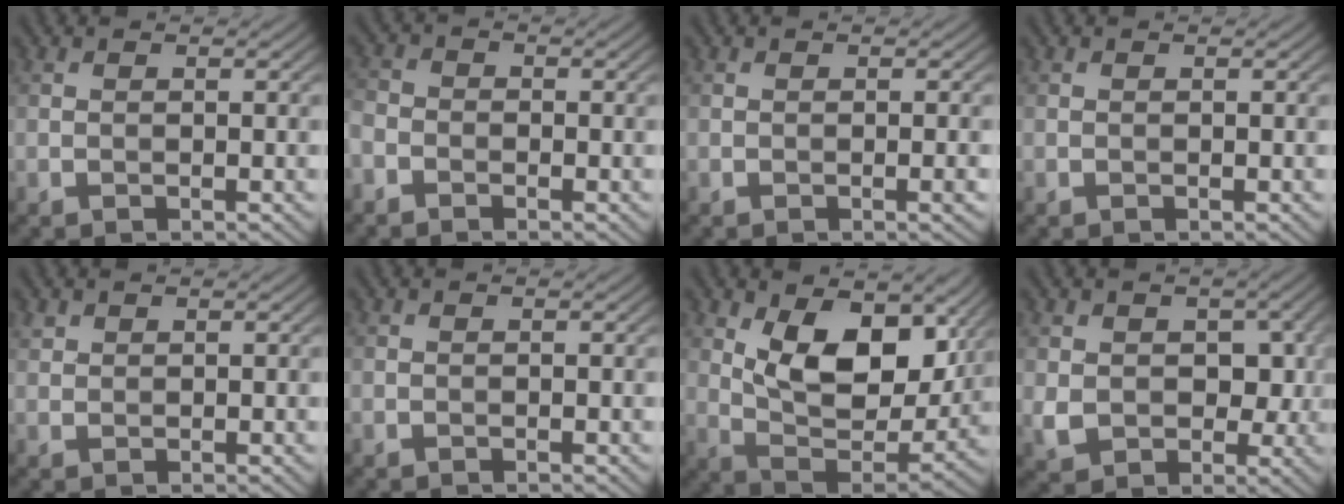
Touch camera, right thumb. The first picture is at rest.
{"total": 2.7, "force": [-2.0, 1.6, 0.9], "torque": [-0.025, -0.003, -0.056]}
{"total": 1.0, "force": [-0.2, 0.0, 0.9], "torque": [-0.014, 0.000, -0.005]}
{"total": 0.0}
{"total": 1.0, "force": [0.8, 0.5, 0.2], "torque": [-0.006, 0.000, 0.019]}
{"total": 0.0}
{"total": 12.9, "force": [4.8, 7.1, 9.7], "torque": [-0.174, -0.020, 0.088]}
{"total": 6.3, "force": [0.4, 4.9, 3.8], "torque": [-0.082, -0.015, 0.011]}